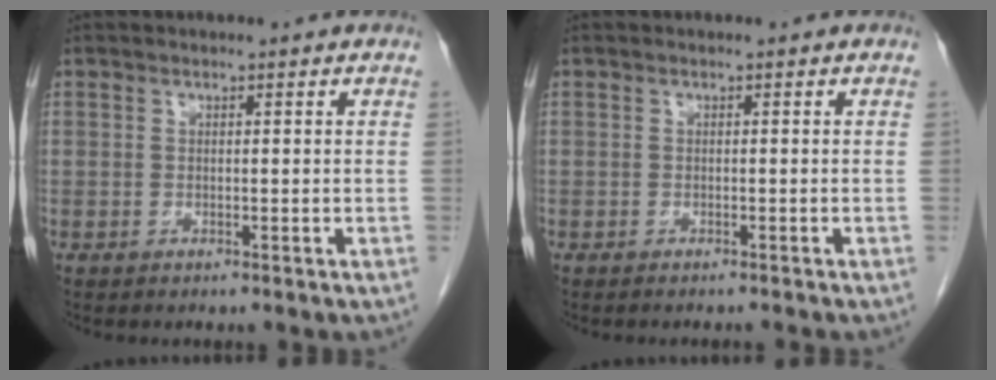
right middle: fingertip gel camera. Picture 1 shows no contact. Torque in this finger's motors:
{"motor_torque": [0.11, 0.04, 0.00, 0.00]}